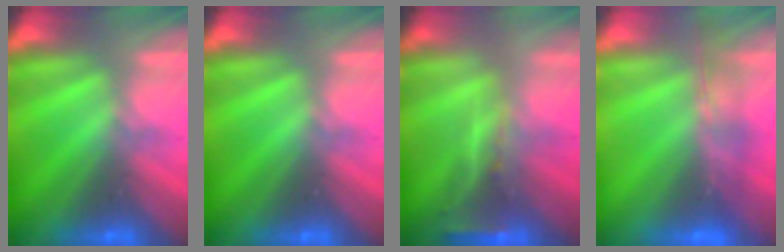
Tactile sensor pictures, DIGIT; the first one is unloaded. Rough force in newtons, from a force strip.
{"total": 0.0}
{"total": 2.5}
{"total": 7.6}